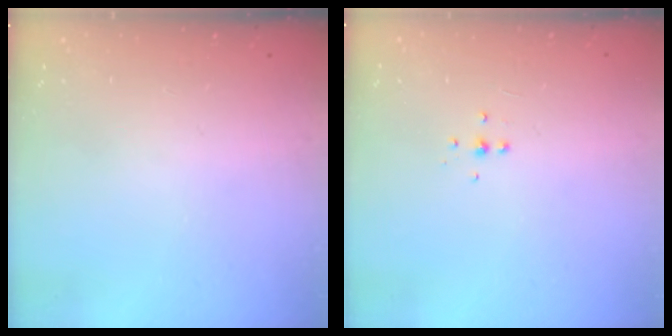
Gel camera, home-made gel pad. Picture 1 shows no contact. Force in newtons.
{"total": 3.2, "press": 3.2, "slide": 0.3}